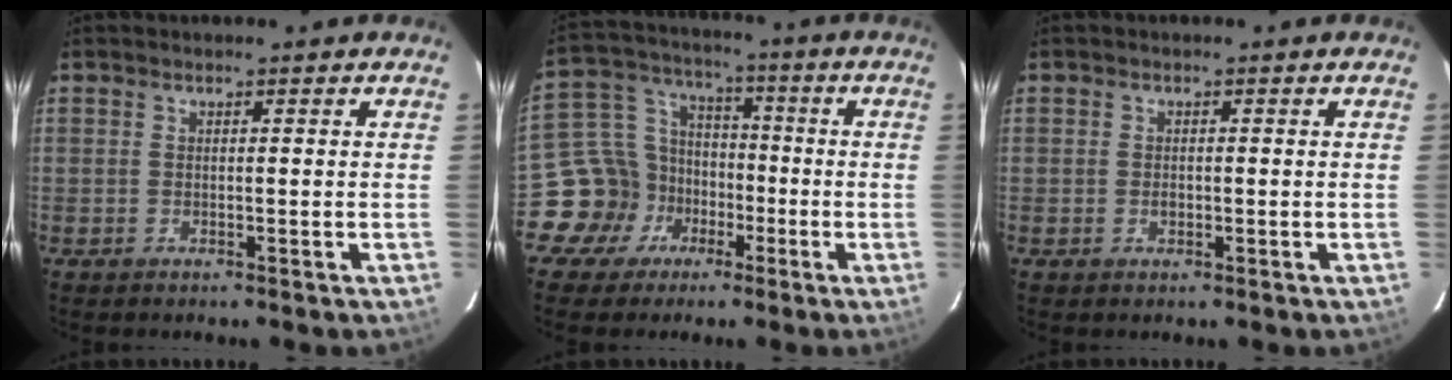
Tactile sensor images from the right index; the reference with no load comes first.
{"total": 11.9, "force": [-5.4, 10.2, 2.8], "torque": [-0.079, 0.042, -0.081]}
{"total": 1.1, "force": [-0.3, 0.8, 0.7], "torque": [-0.010, 0.002, -0.005]}